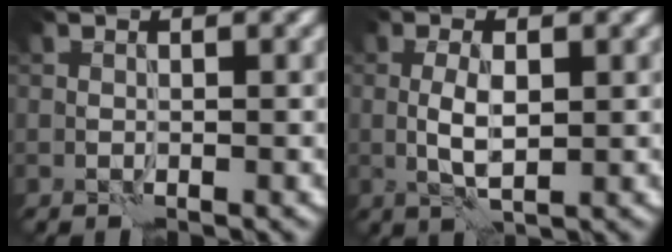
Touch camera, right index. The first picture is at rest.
{"total": 2.8, "force": [0.1, 1.0, 2.6], "torque": [-0.055, -0.001, 0.003]}